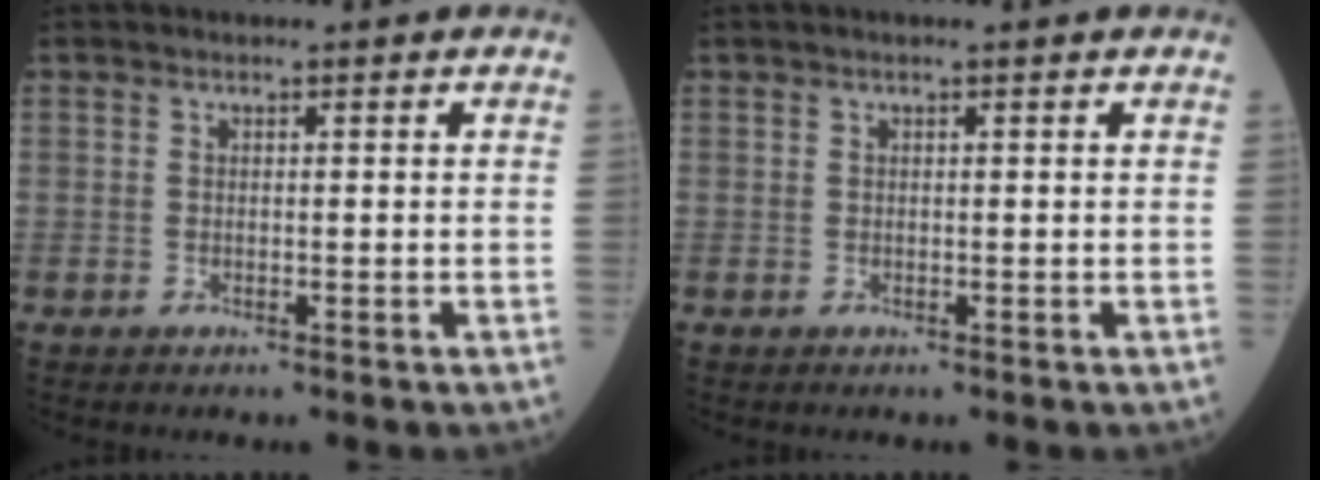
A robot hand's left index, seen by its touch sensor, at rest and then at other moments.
{"total": 0.9, "force": [0.7, -0.1, 0.6], "torque": [-0.011, 0.011, 0.012]}